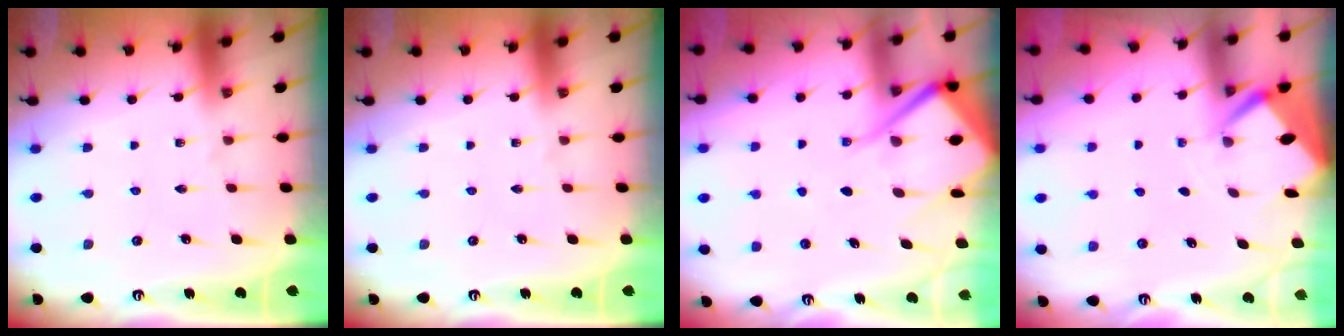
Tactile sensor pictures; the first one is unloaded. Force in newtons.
{"total": 0.0}
{"total": 12.0, "press": 12.0, "slide": 1.3}
{"total": 2.7, "press": 2.6, "slide": 0.3}